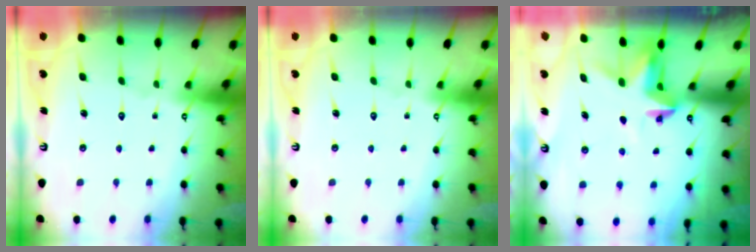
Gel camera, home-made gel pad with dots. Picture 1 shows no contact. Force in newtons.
{"total": 0.0}
{"total": 3.7, "press": 3.7, "slide": 0.3}